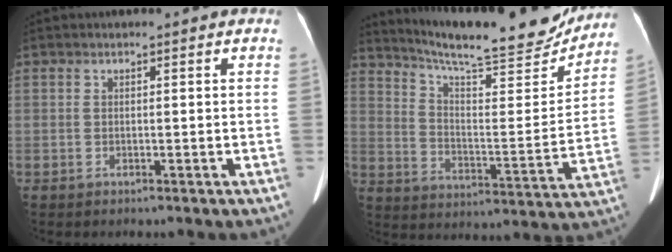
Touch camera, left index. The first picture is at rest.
{"total": 22.1, "force": [20.1, 2.5, 9.0], "torque": [-0.150, -0.034, 0.282]}